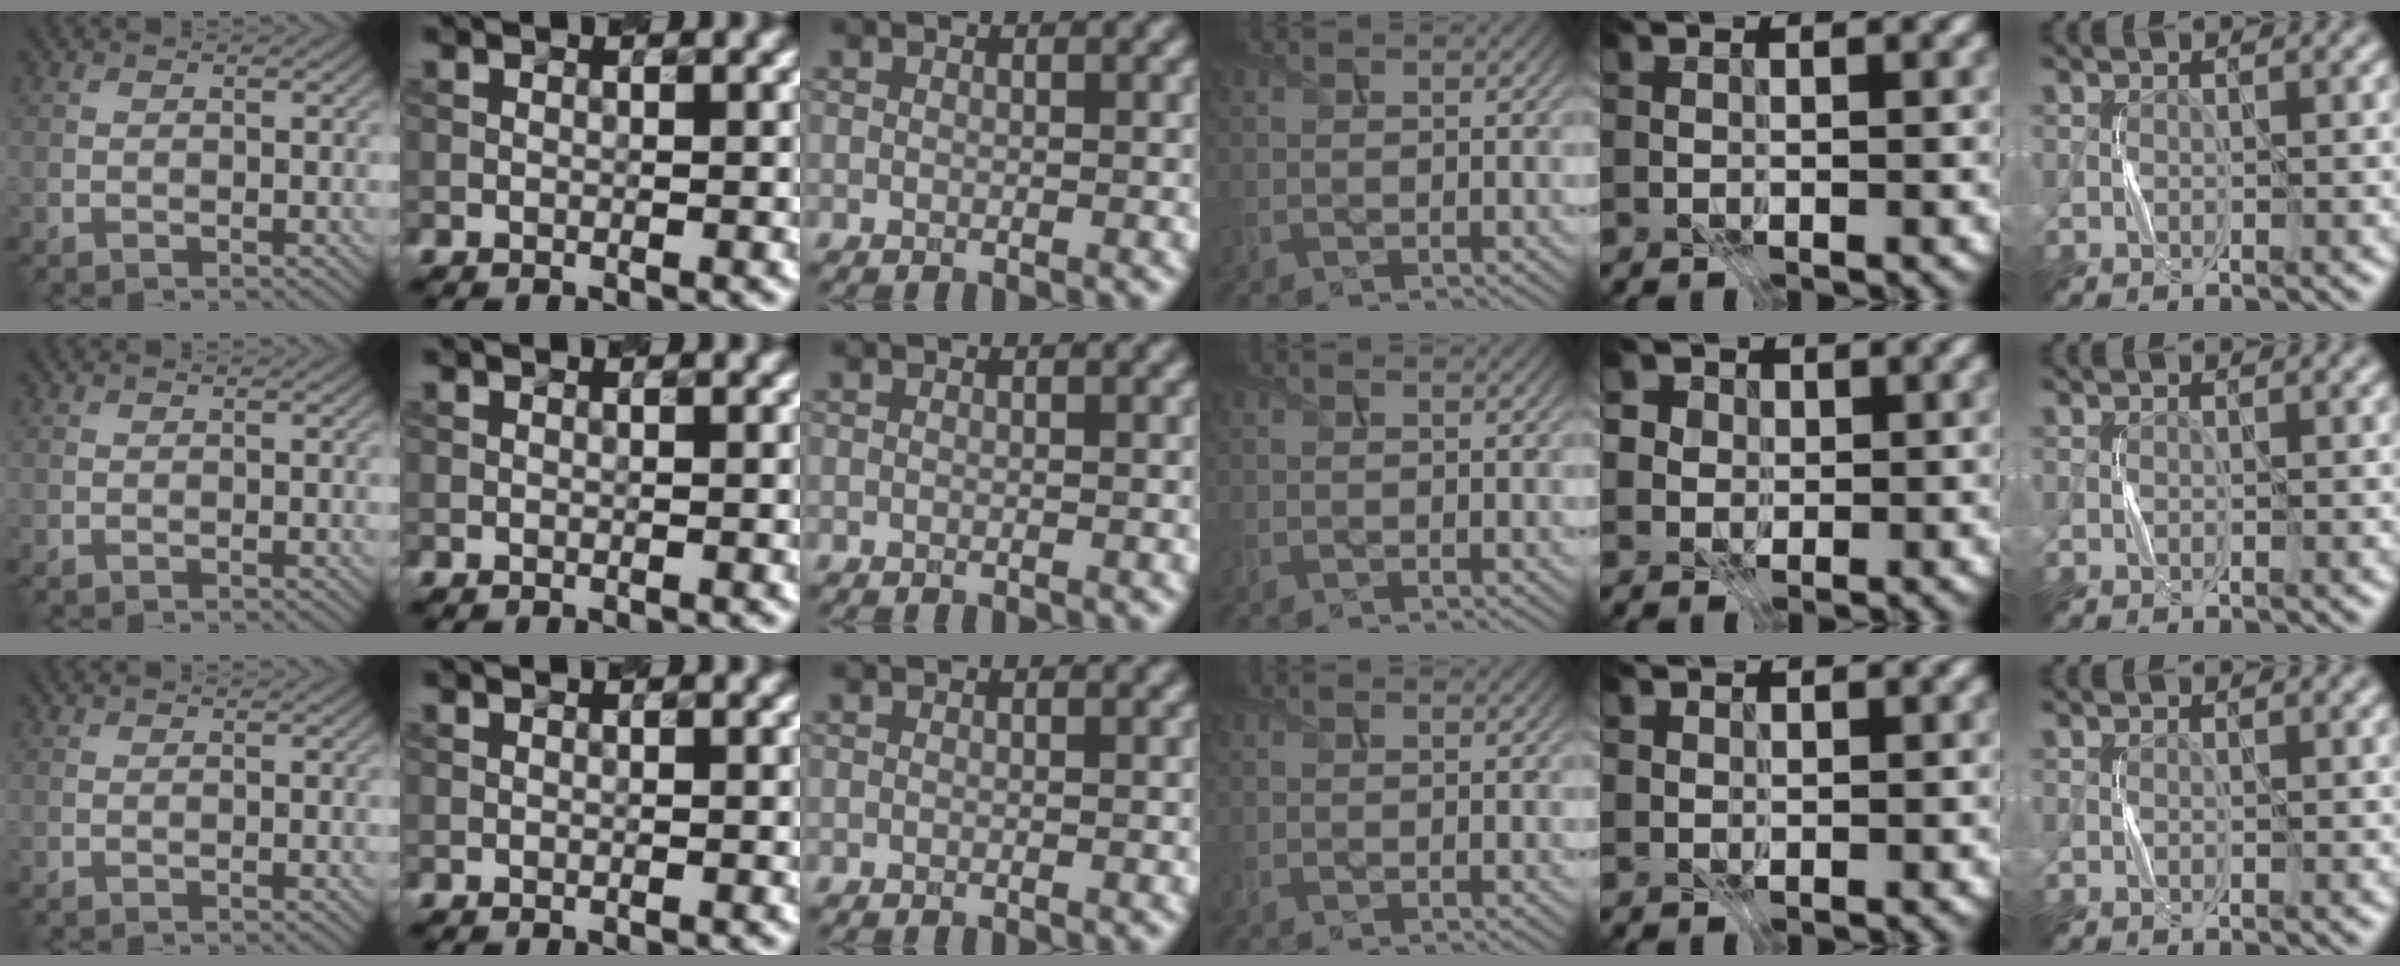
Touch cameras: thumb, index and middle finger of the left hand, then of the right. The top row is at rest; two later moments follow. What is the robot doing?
{"motion": "press", "object": "calculator"}